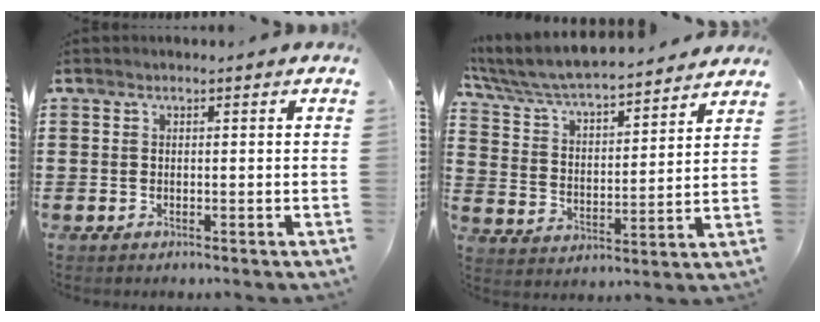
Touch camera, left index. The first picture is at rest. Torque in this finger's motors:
{"motor_torque": [1.27, -0.87, 1.05, 0.21]}